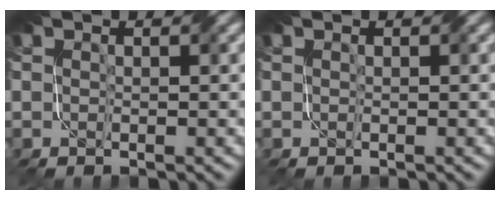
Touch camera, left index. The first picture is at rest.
{"total": 0.0}